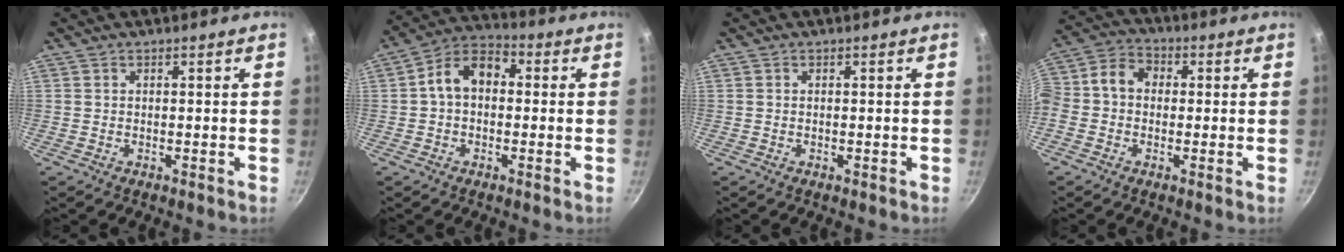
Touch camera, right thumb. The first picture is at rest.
{"total": 9.2, "force": [0.5, 6.5, 6.5], "torque": [-0.086, 0.034, -0.010]}
{"total": 0.0}
{"total": 9.4, "force": [-0.2, 7.5, 5.7], "torque": [-0.103, 0.036, -0.026]}